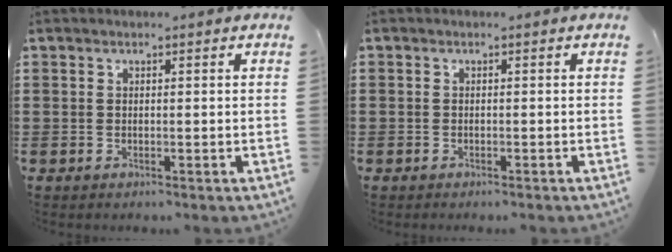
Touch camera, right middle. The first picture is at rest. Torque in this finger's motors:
{"motor_torque": [0.38, -0.89, -0.04, 0.02]}